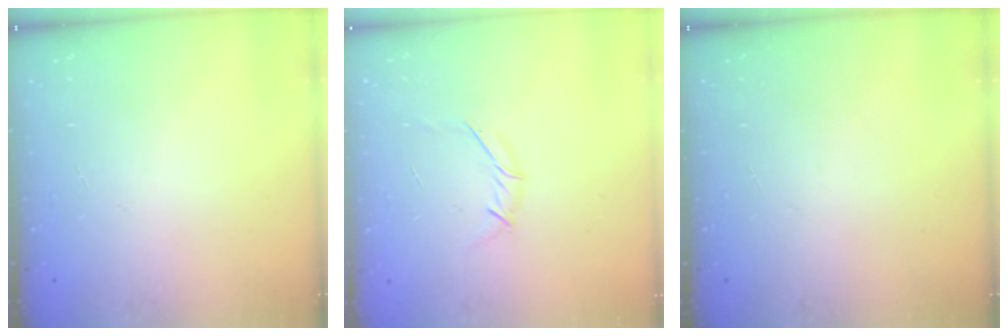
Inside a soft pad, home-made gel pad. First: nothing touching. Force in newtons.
{"total": 3.8, "press": 3.7, "slide": 1.0}
{"total": 0.0}